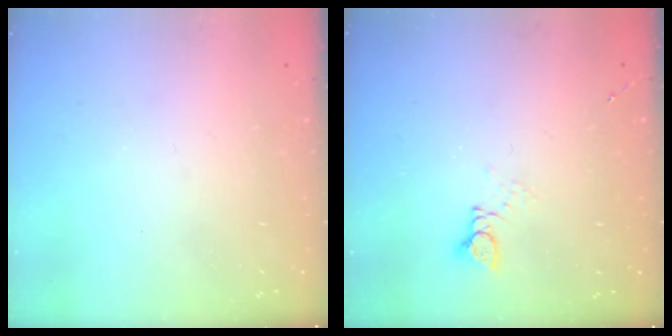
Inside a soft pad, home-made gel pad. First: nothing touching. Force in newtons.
{"total": 2.6, "press": 2.6, "slide": 0.3}